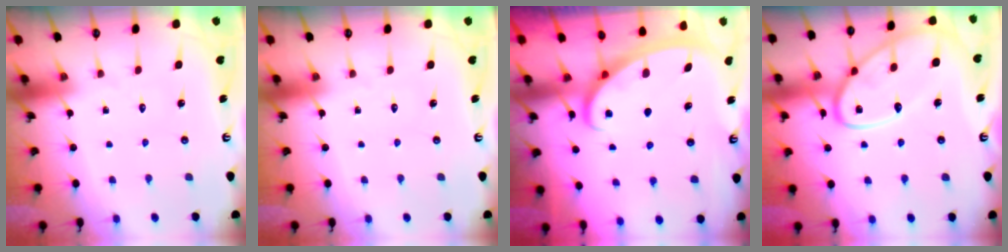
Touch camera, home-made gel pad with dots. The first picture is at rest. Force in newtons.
{"total": 0.0}
{"total": 2.7, "press": 2.7, "slide": 0.4}
{"total": 15.6, "press": 15.6, "slide": 1.4}